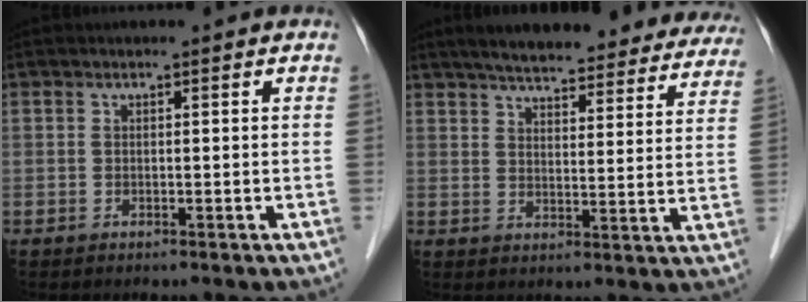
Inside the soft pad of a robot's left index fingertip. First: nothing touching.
{"total": 27.1, "force": [24.0, 5.9, 11.1], "torque": [-0.159, -0.015, 0.286]}